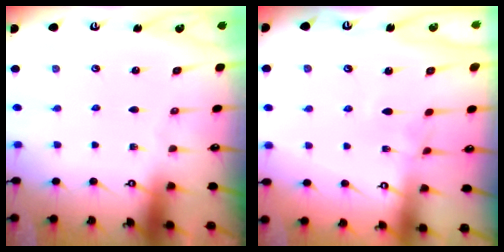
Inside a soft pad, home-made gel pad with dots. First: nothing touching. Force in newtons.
{"total": 3.6, "press": 3.6, "slide": 0.2}